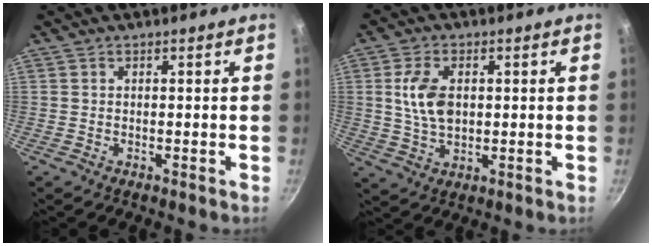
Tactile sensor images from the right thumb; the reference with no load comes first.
{"total": 8.2, "force": [1.3, 5.1, 6.3], "torque": [-0.111, -0.003, 0.025]}